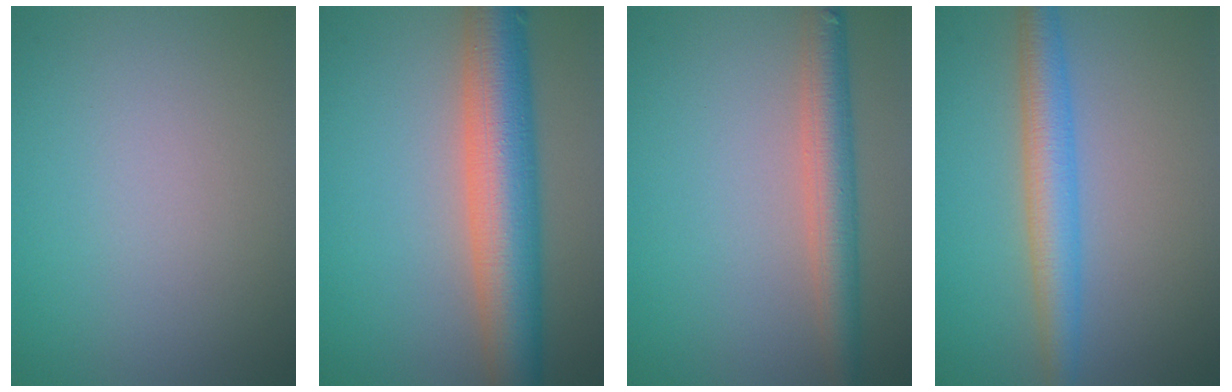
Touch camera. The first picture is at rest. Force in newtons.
{"total": 8.8, "press": 8.8, "slide": 0.1}
{"total": 4.3, "press": 4.3, "slide": 0.2}
{"total": 4.2, "press": 4.2, "slide": 0.1}